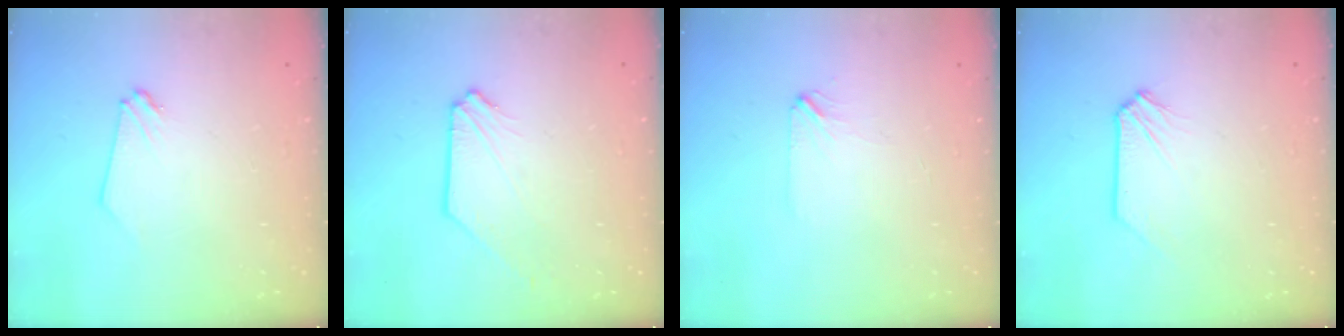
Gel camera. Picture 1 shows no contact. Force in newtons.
{"total": 1.3, "press": 1.3, "slide": 0.2}
{"total": 1.9, "press": 1.8, "slide": 0.3}
{"total": 0.0}